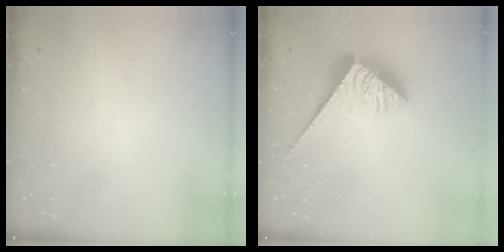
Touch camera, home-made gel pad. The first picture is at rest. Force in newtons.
{"total": 3.8, "press": 3.7, "slide": 0.6}